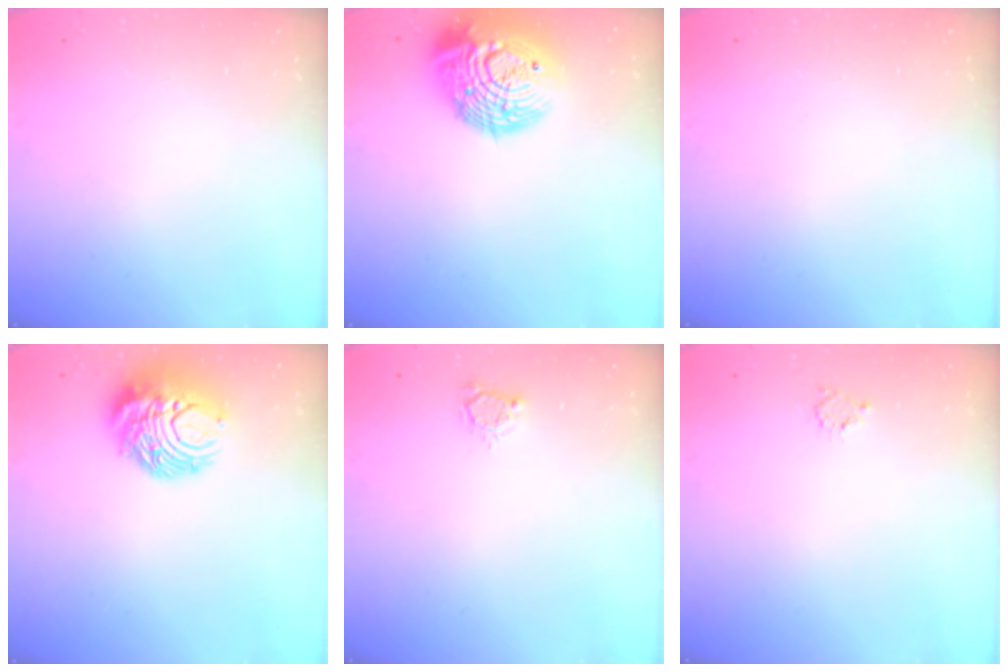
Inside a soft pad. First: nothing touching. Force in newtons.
{"total": 22.1, "press": 22.0, "slide": 2.0}
{"total": 0.0}
{"total": 15.5, "press": 15.5, "slide": 1.1}
{"total": 3.6, "press": 3.6, "slide": 0.5}
{"total": 2.6, "press": 2.6, "slide": 0.4}